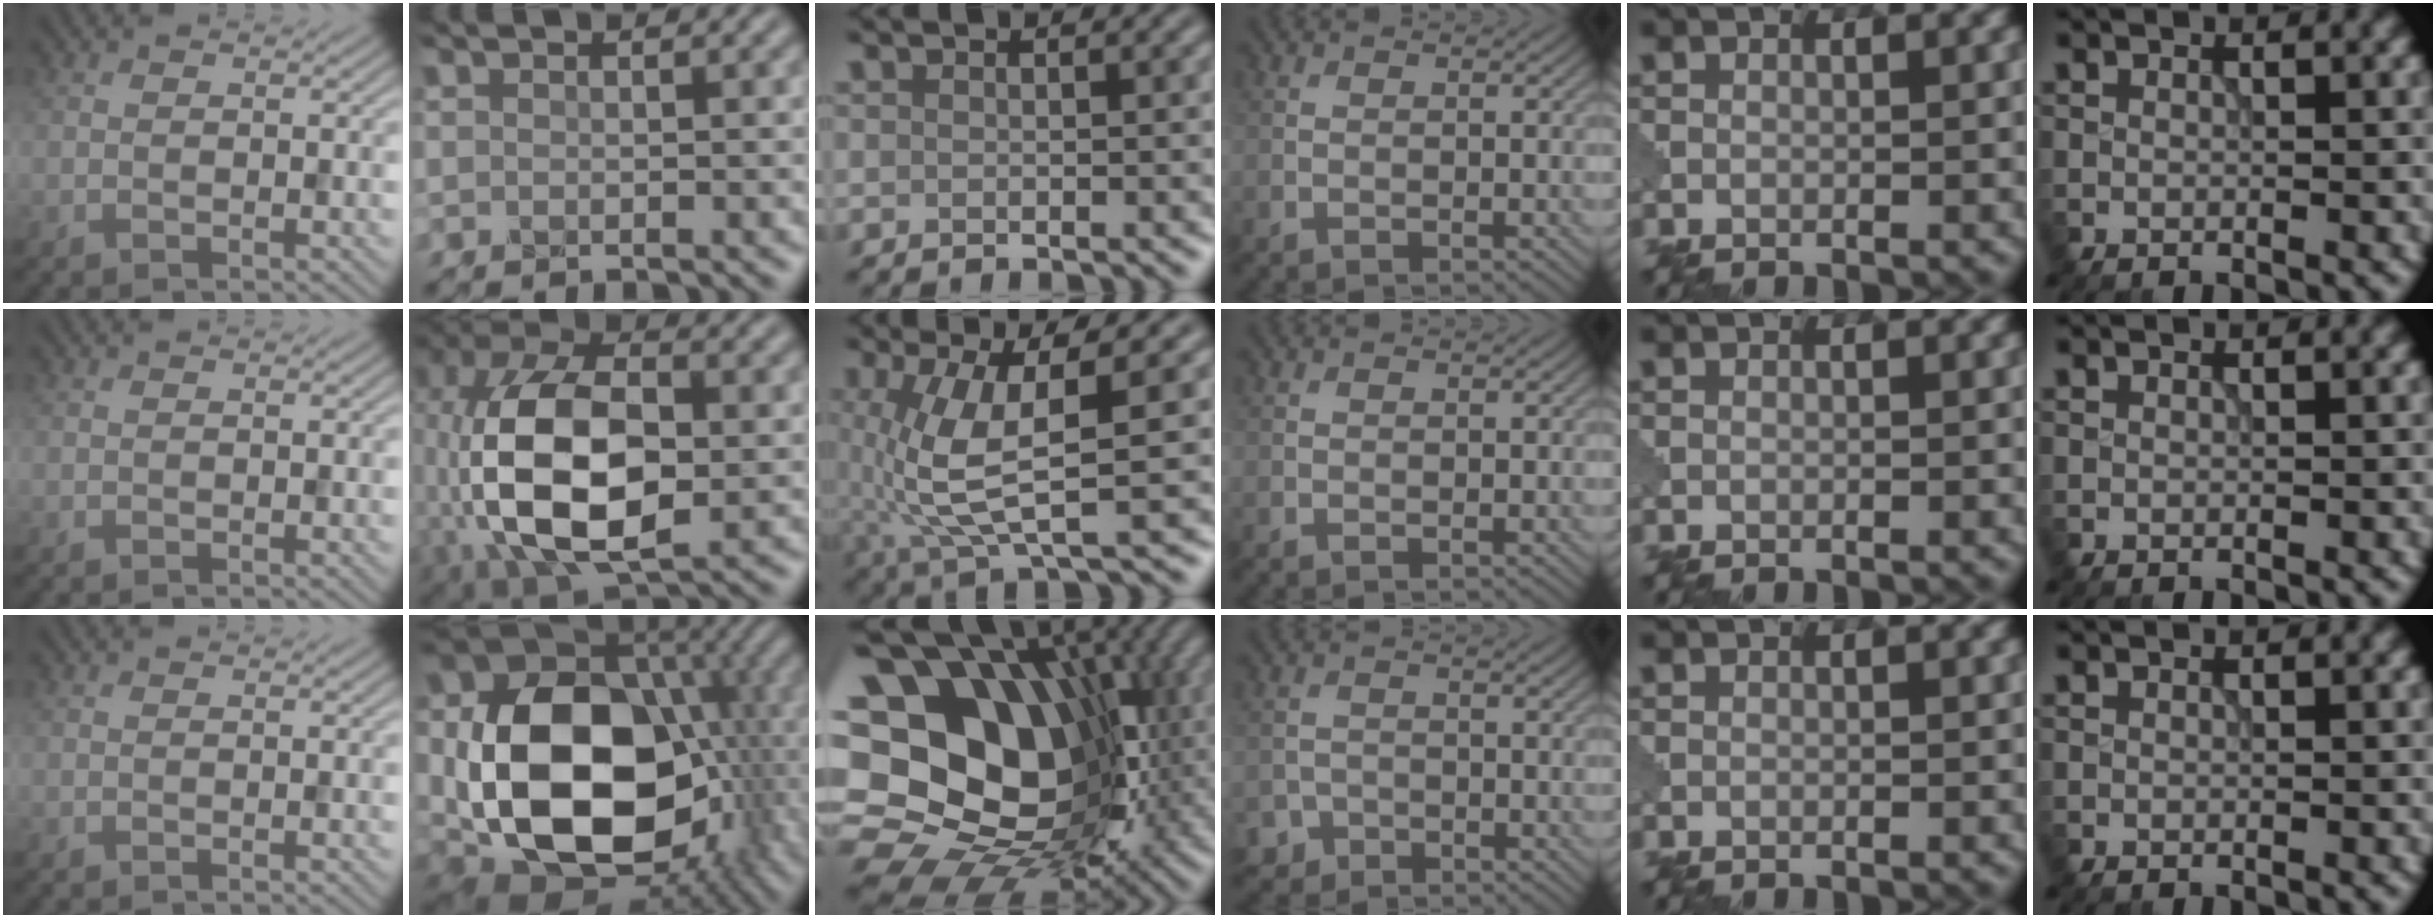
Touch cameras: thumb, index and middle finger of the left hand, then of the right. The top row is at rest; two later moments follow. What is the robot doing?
{"motion": "assemble", "object": "puzzle pieces"}